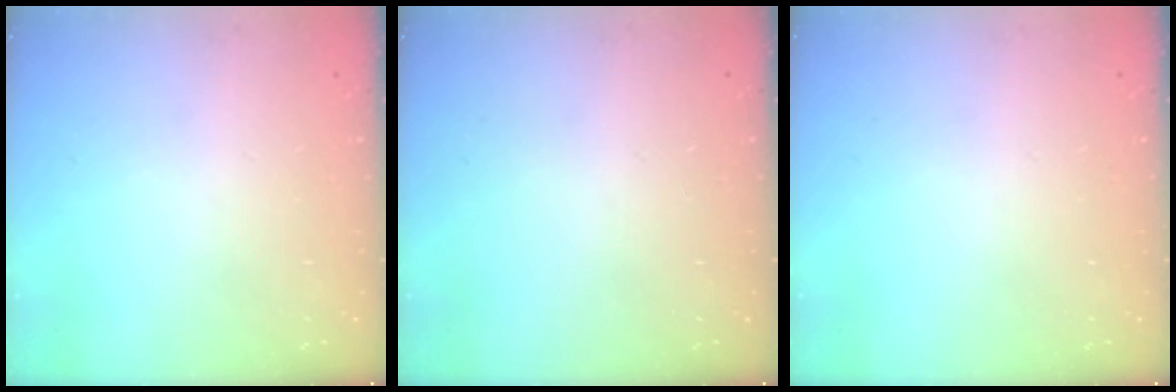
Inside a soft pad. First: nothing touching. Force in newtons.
{"total": 0.0}
{"total": 0.0}